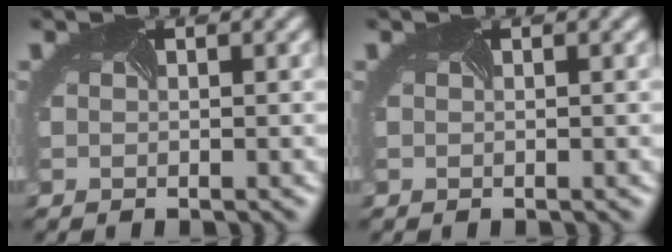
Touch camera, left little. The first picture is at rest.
{"total": 0.0}